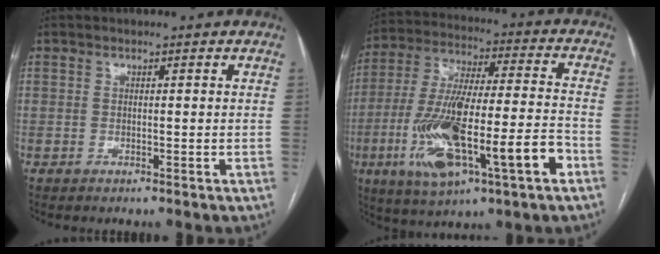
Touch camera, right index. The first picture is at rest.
{"total": 20.8, "force": [-7.6, 3.6, 19.1], "torque": [-0.360, -0.012, -0.124]}